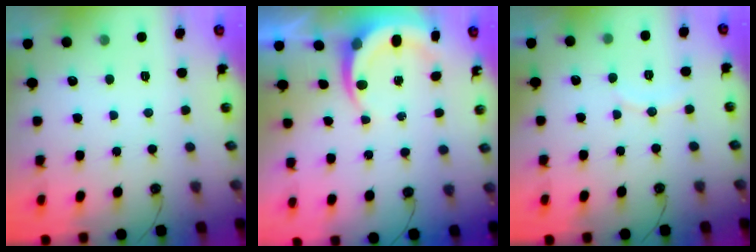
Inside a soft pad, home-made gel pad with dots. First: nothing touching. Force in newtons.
{"total": 6.2, "press": 6.1, "slide": 0.9}
{"total": 3.9, "press": 3.9, "slide": 0.5}